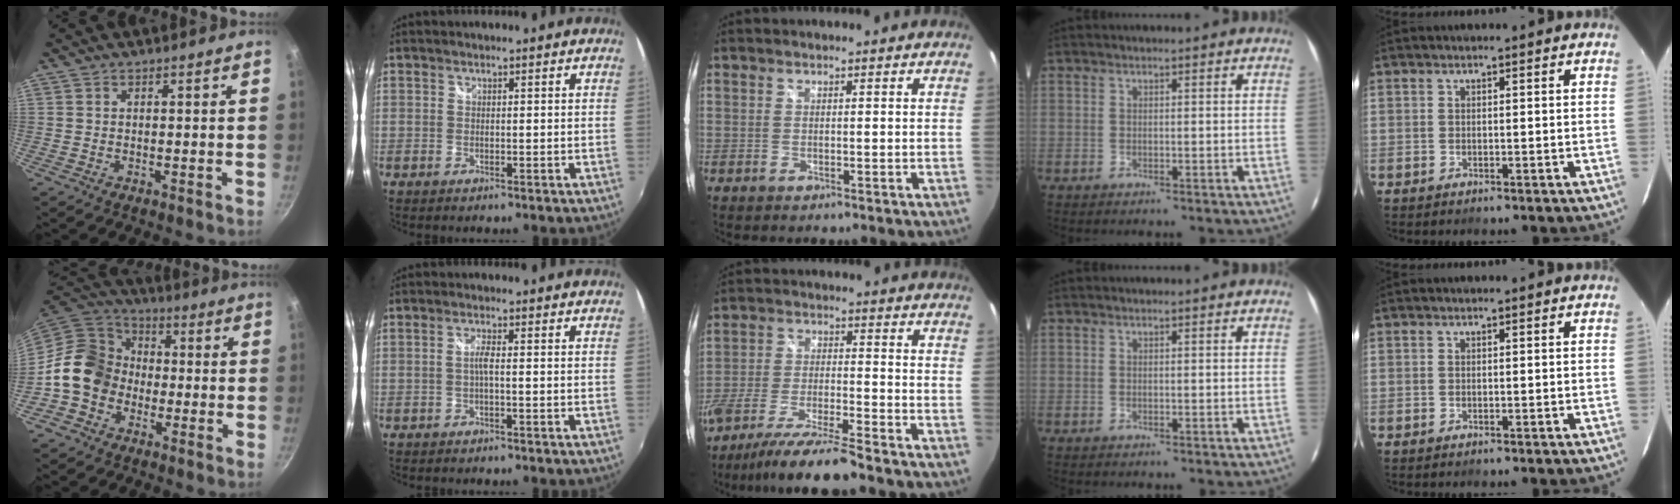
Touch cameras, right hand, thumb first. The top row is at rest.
{"thumb": {"total": 12.8, "force": [-2.7, 10.9, 6.2], "torque": [-0.067, 0.040, -0.067]}, "index": {"total": 1.6, "force": [-0.3, -0.2, 1.6], "torque": [-0.029, 0.000, -0.007]}, "middle": {"total": 11.9, "force": [-10.1, -0.2, 6.2], "torque": [-0.132, -0.025, -0.182]}}